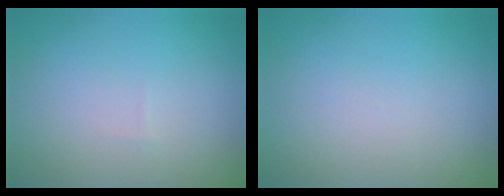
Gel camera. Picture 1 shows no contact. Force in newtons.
{"total": 0.0}